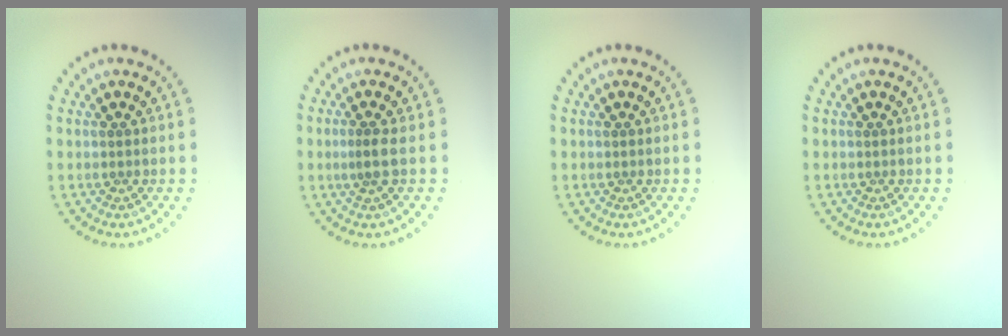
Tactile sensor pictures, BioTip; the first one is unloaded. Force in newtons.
{"total": 1.3, "press": 0.9, "slide": 1.0}
{"total": 0.0}
{"total": 0.0}